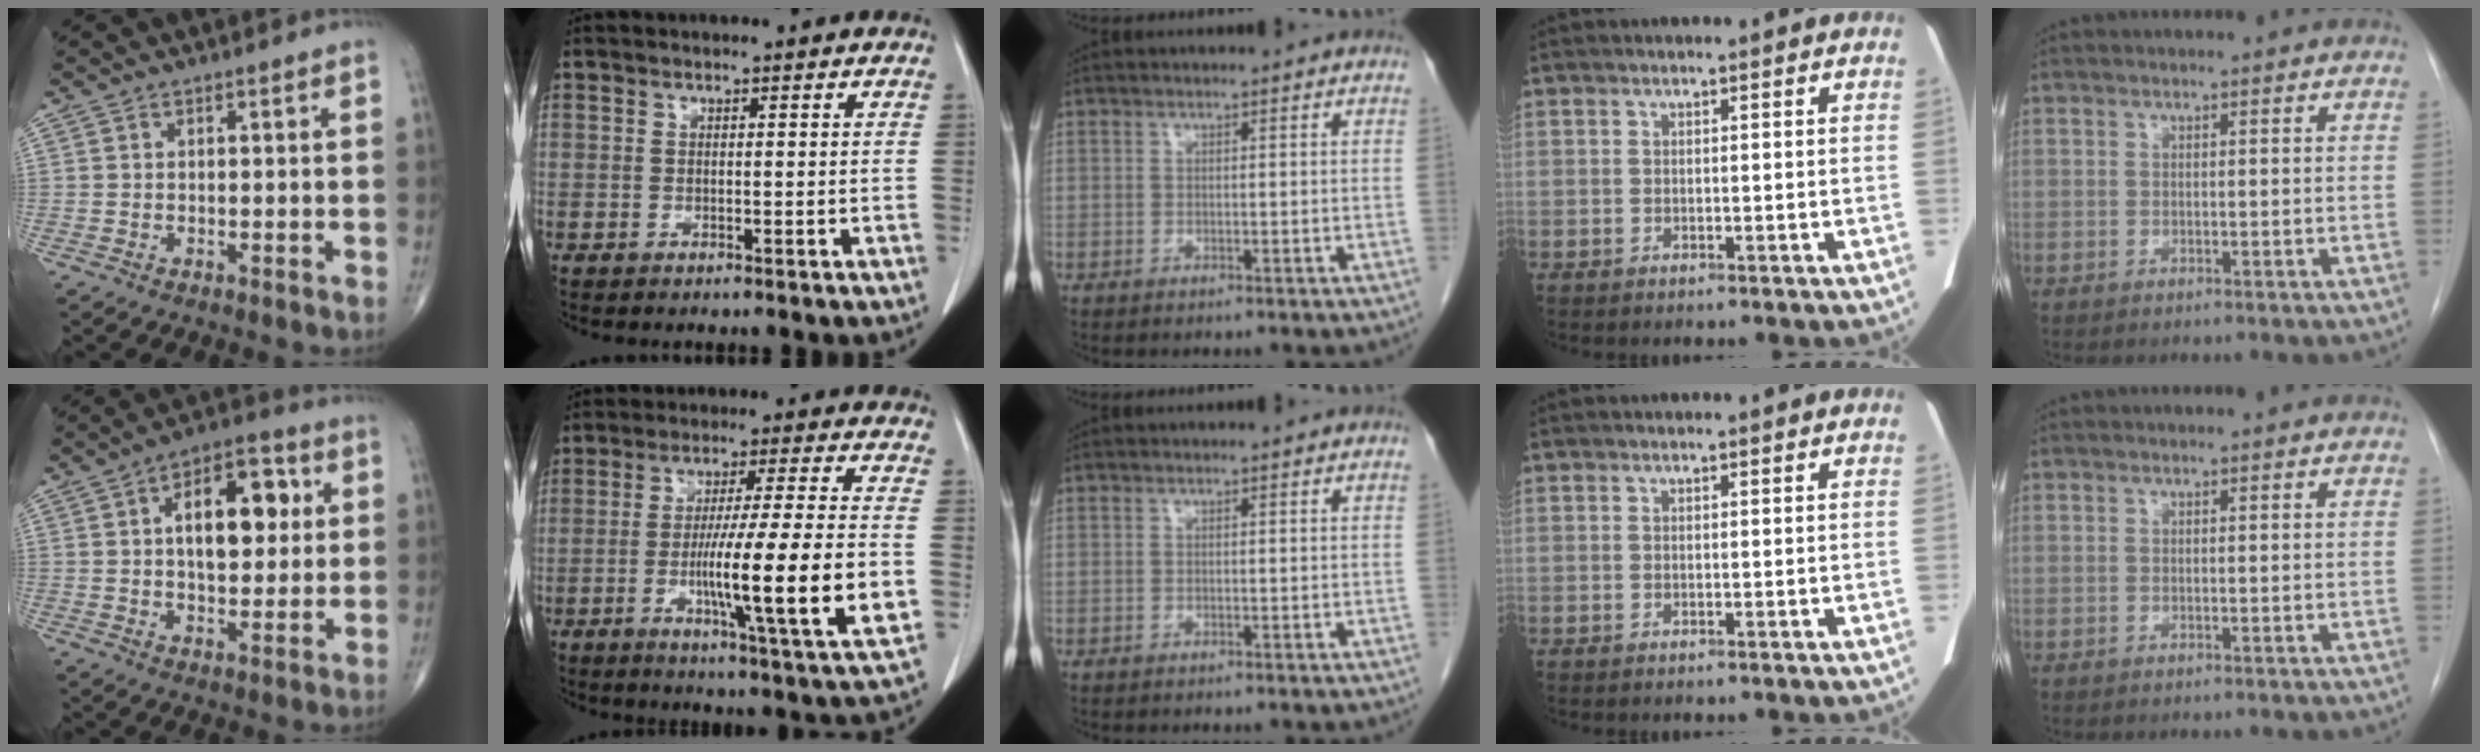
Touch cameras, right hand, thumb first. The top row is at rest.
{"thumb": {"total": 14.4, "force": [3.0, 7.7, 11.9], "torque": [-0.147, 0.009, 0.040]}, "index": {"total": 16.6, "force": [-3.3, -0.6, 16.3], "torque": [-0.264, -0.017, -0.058]}}